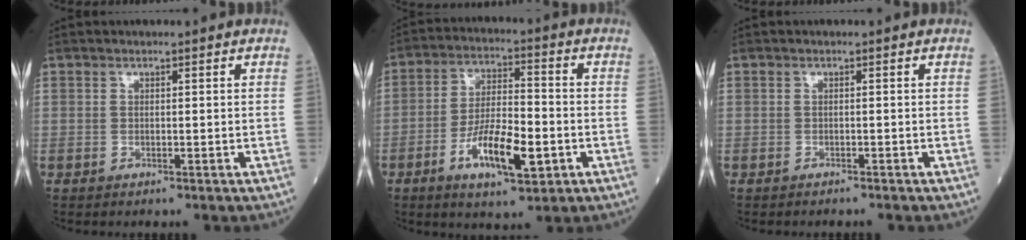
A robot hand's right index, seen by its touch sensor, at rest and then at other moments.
{"total": 11.1, "force": [-4.0, 3.0, 10.0], "torque": [-0.186, -0.005, -0.068]}
{"total": 1.1, "force": [-1.0, 0.1, 0.3], "torque": [-0.008, -0.001, -0.014]}